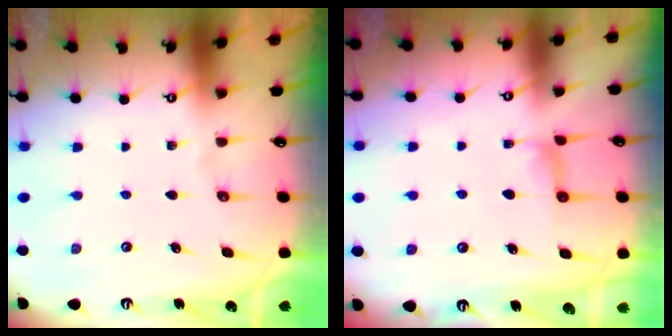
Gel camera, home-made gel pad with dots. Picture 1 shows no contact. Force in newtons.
{"total": 1.9, "press": 1.7, "slide": 0.8}